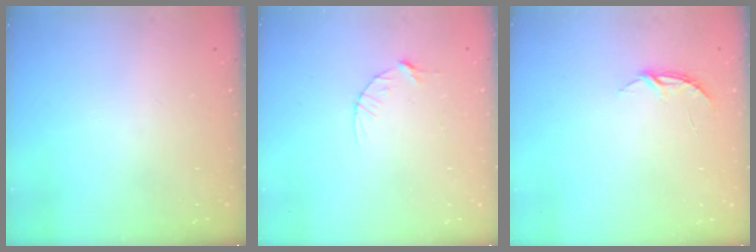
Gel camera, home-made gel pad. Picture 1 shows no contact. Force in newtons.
{"total": 4.4, "press": 4.4, "slide": 0.6}
{"total": 3.7, "press": 3.7, "slide": 0.3}